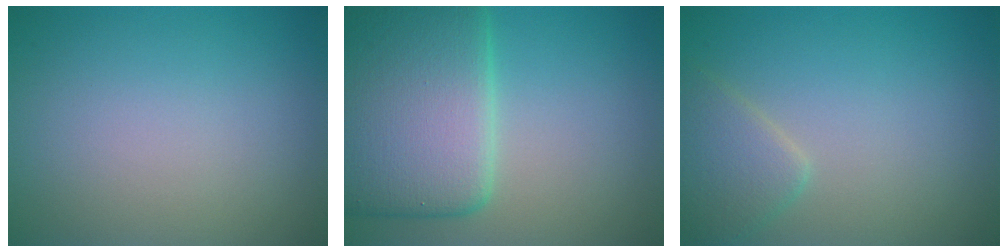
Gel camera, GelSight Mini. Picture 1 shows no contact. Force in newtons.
{"total": 10.8, "press": 10.8, "slide": 0.3}
{"total": 2.7, "press": 2.7, "slide": 0.1}